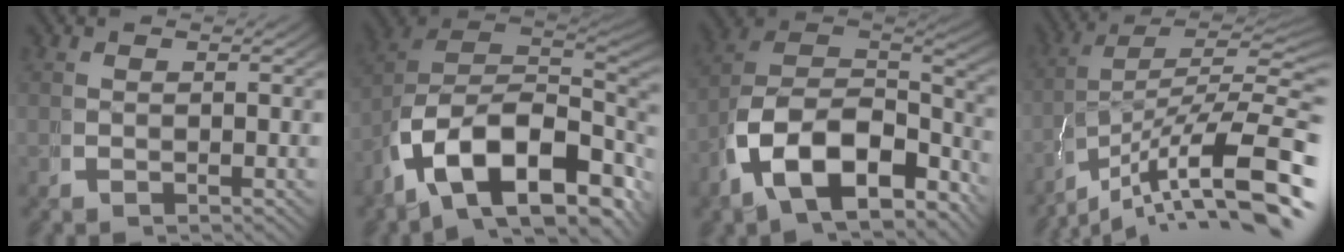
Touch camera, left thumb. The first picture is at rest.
{"total": 18.7, "force": [-2.2, 12.5, 13.7], "torque": [-0.262, -0.054, -0.020]}
{"total": 13.3, "force": [-2.2, 8.9, 9.6], "torque": [-0.218, -0.038, -0.025]}
{"total": 13.5, "force": [-5.7, 7.4, 9.7], "torque": [-0.160, -0.043, -0.069]}